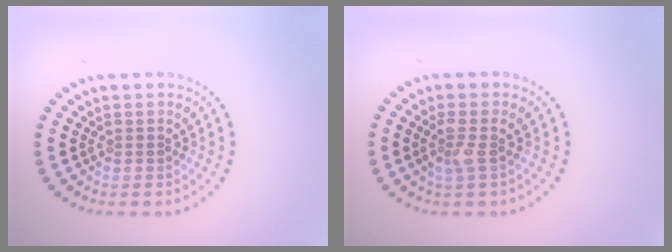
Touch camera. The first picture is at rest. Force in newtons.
{"total": 1.7, "press": 1.4, "slide": 1.0}